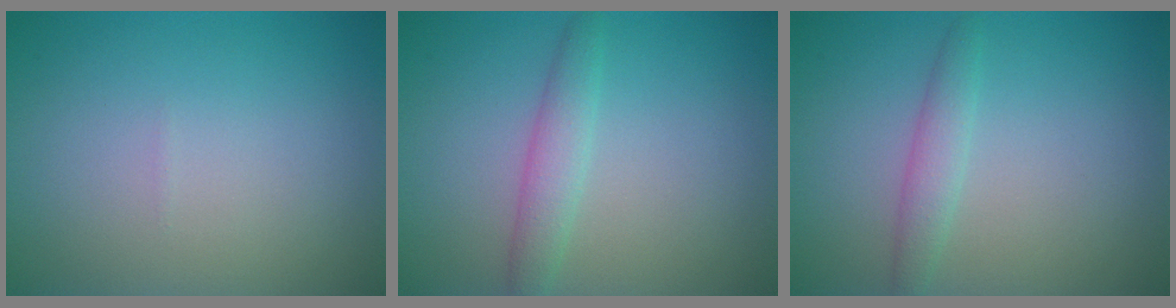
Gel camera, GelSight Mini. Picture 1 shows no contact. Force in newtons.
{"total": 2.2, "press": 2.2, "slide": 0.1}
{"total": 1.8, "press": 1.8, "slide": 0.1}